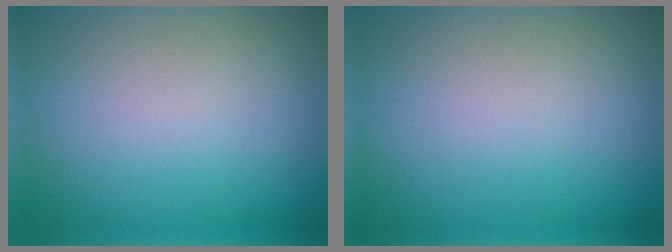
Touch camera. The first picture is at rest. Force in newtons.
{"total": 0.0}